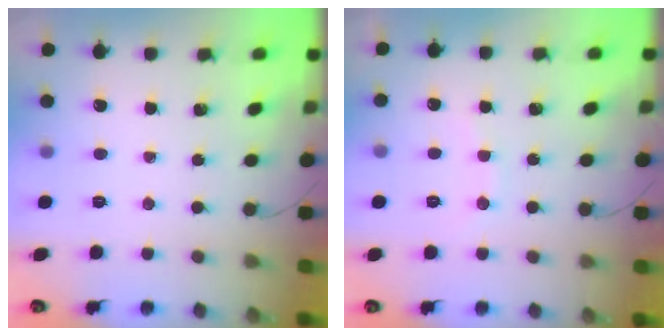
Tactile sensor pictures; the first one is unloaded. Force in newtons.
{"total": 6.0, "press": 5.9, "slide": 1.3}